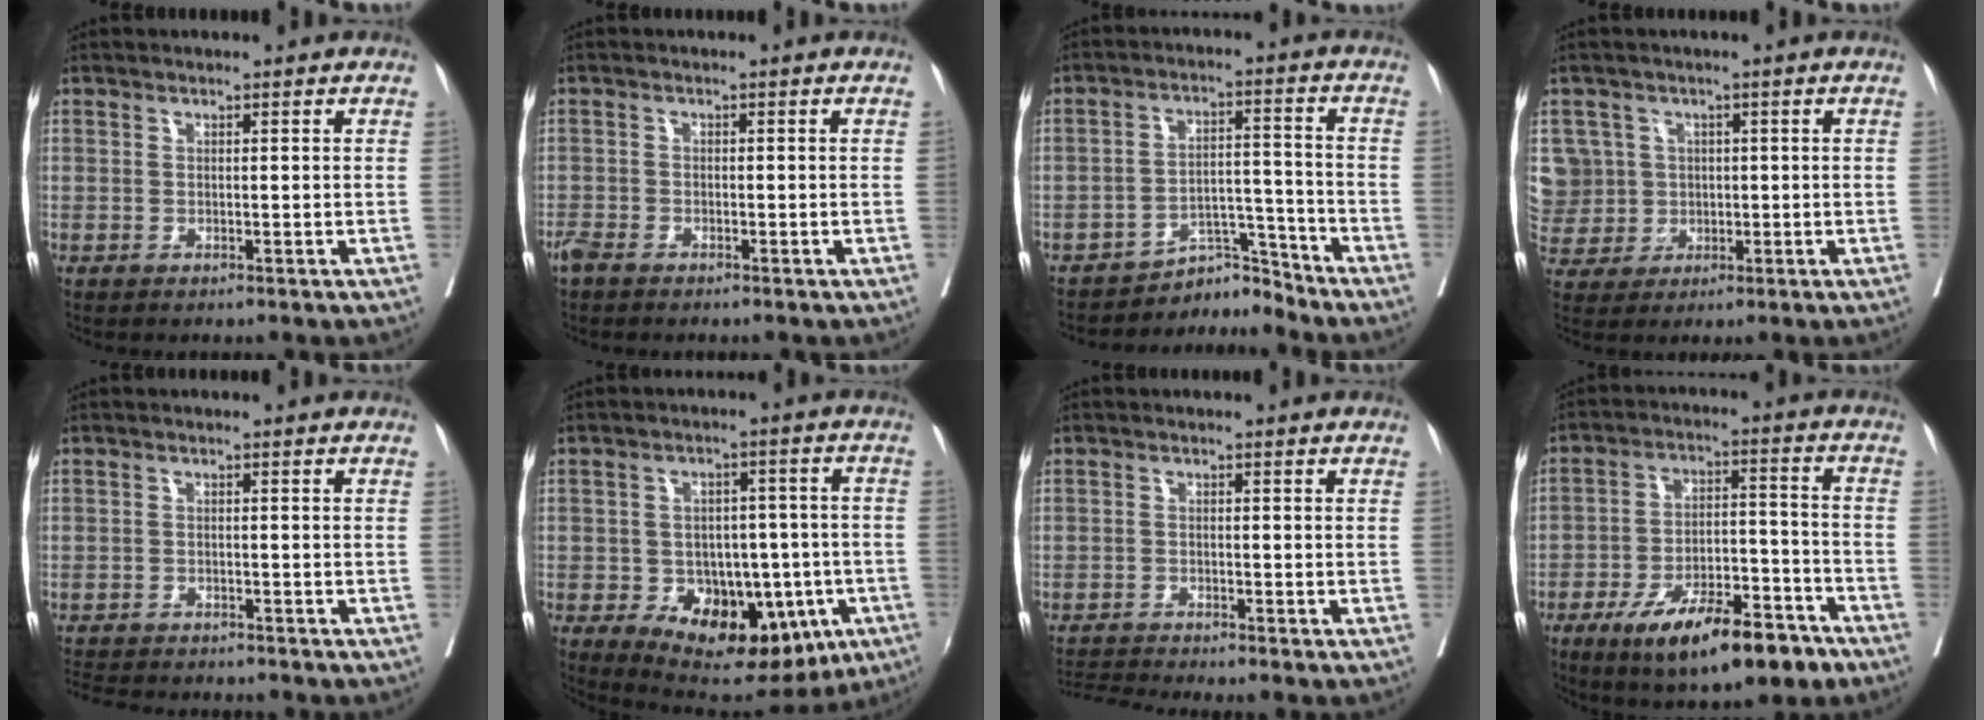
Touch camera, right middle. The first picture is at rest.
{"total": 2.0, "force": [-1.8, 0.5, 0.8], "torque": [-0.016, -0.004, -0.036]}
{"total": 5.3, "force": [-5.2, 0.3, -1.3], "torque": [0.028, 0.040, -0.080]}
{"total": 7.9, "force": [1.2, 7.8, -0.1], "torque": [-0.004, 0.031, 0.037]}
{"total": 9.2, "force": [-8.5, 1.7, 3.0], "torque": [-0.049, -0.007, -0.120]}
{"total": 21.5, "force": [-7.5, 12.9, 15.4], "torque": [-0.263, 0.010, -0.090]}
{"total": 4.1, "force": [-3.7, -1.6, 0.4], "torque": [-0.006, -0.015, -0.064]}
{"total": 15.7, "force": [-10.1, 5.0, 11.1], "torque": [-0.161, 0.006, -0.157]}